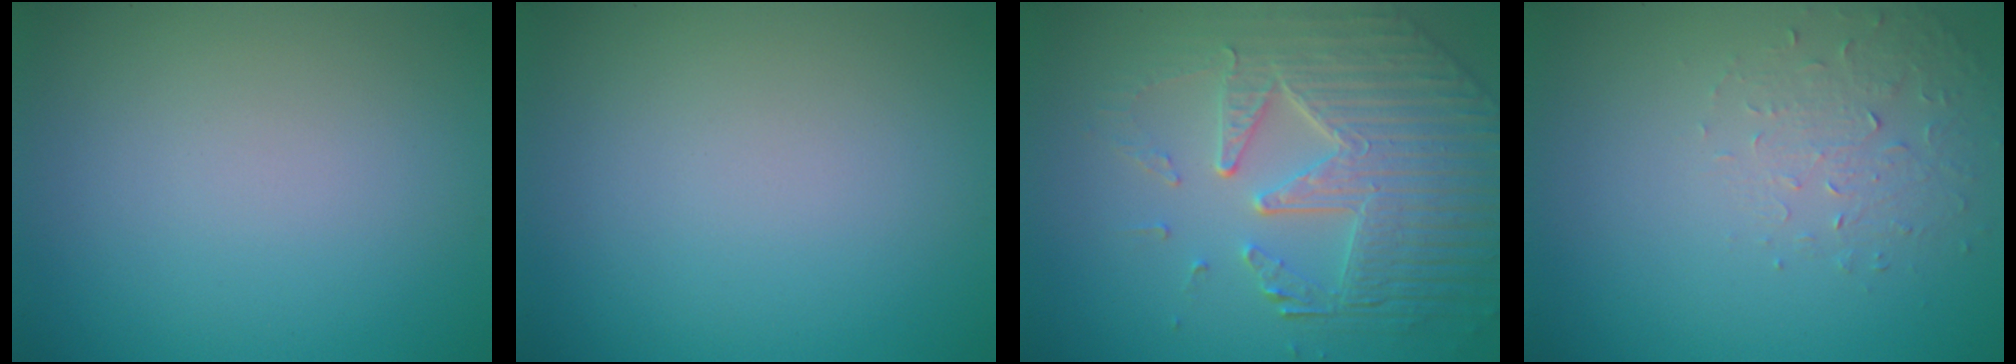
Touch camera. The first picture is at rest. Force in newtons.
{"total": 0.0}
{"total": 7.6, "press": 5.5, "slide": 5.2}
{"total": 1.6, "press": 0.9, "slide": 1.3}